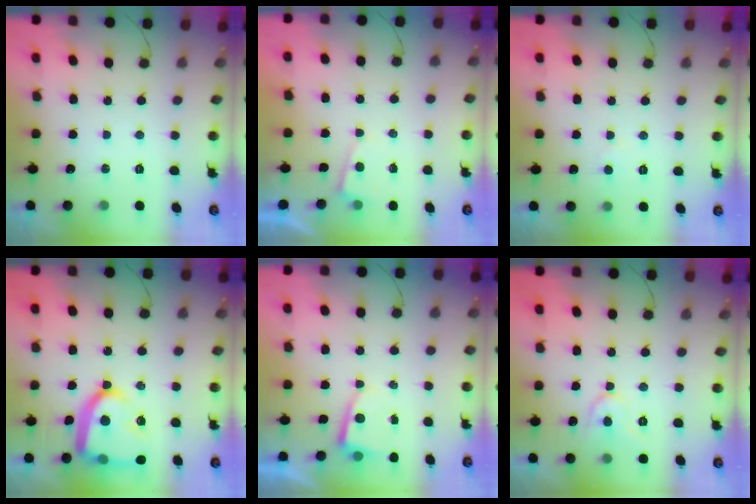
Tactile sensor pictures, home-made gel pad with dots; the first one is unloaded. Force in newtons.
{"total": 1.2, "press": 1.2, "slide": 0.1}
{"total": 2.0, "press": 2.0, "slide": 0.2}
{"total": 17.5, "press": 17.5, "slide": 1.3}
{"total": 2.7, "press": 2.6, "slide": 0.3}
{"total": 7.0, "press": 6.9, "slide": 0.8}